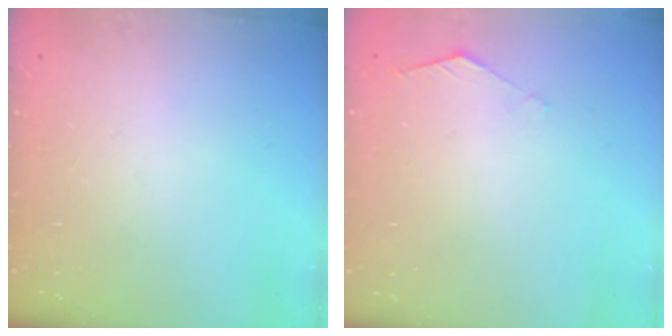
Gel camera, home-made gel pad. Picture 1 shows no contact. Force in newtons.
{"total": 1.2, "press": 1.1, "slide": 0.4}